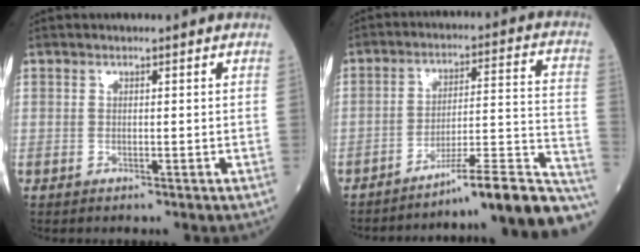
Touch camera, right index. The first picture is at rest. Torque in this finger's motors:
{"motor_torque": [-0.01, -0.02, 0.04, 0.04]}